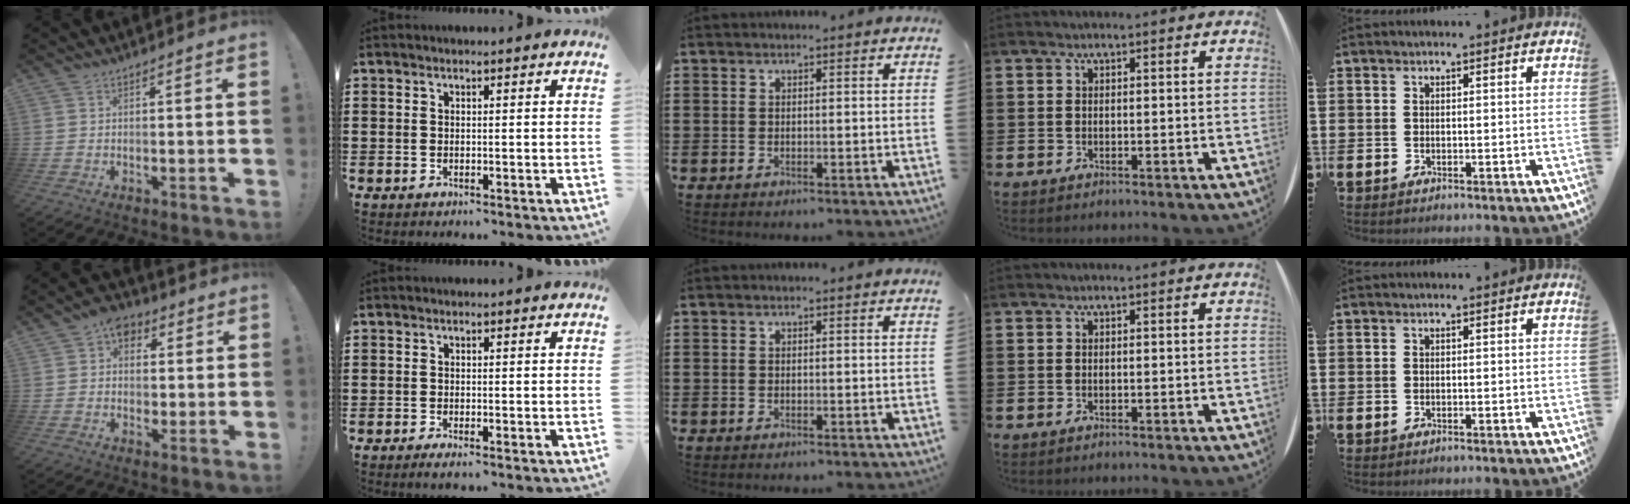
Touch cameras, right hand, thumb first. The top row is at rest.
{"thumb": {"total": 6.6, "force": [2.1, 5.6, 2.8], "torque": [-0.023, -0.006, 0.037]}, "index": {"total": 0.6, "force": [-0.5, 0.0, 0.4], "torque": [-0.008, -0.004, -0.008]}}